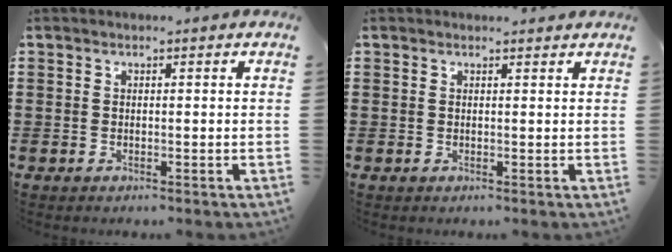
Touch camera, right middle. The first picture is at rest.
{"total": 0.7, "force": [0.7, 0.2, 0.0], "torque": [0.004, -0.004, 0.011]}